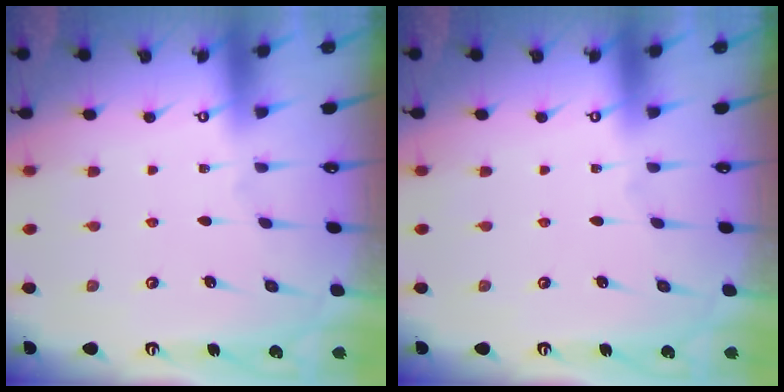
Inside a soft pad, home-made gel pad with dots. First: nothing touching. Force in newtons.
{"total": 0.0}